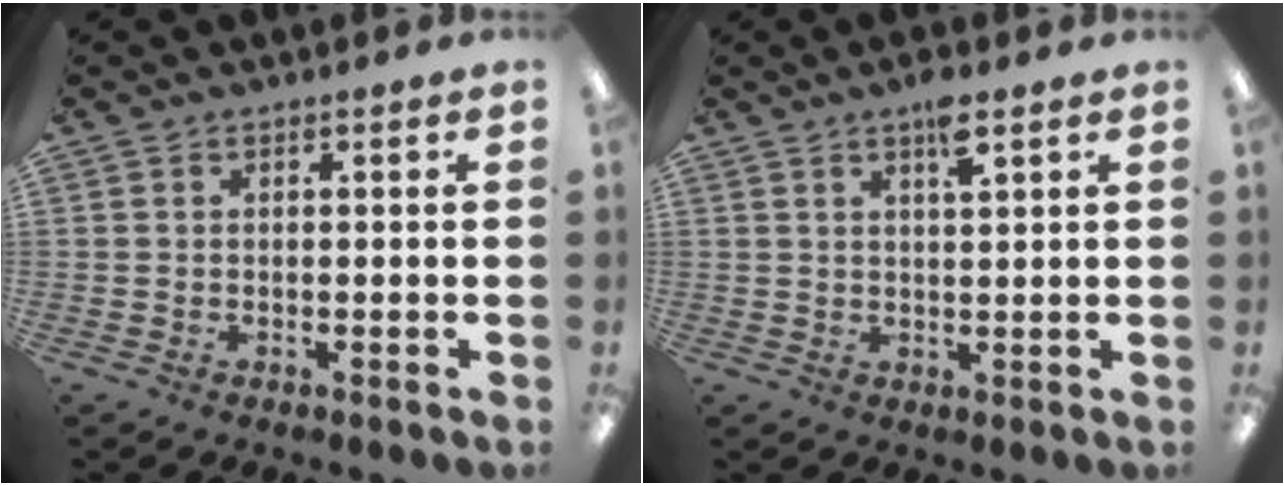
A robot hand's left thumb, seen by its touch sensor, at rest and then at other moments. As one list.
[{"total": 4.5, "force": [3.0, 0.9, 3.3], "torque": [-0.056, -0.005, 0.048]}]